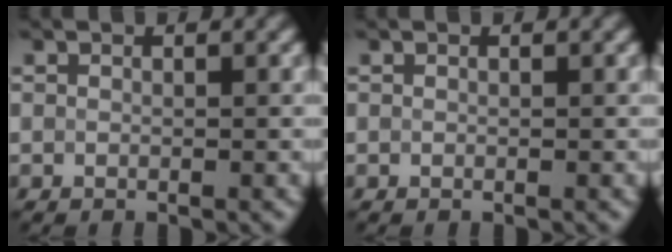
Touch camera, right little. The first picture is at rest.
{"total": 0.0}